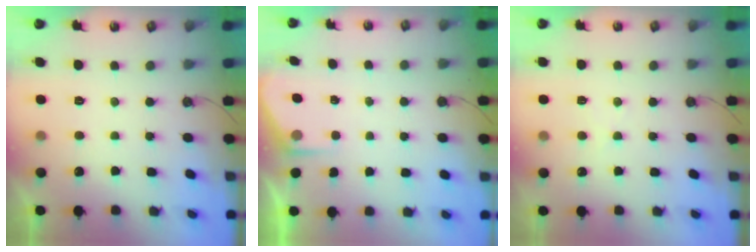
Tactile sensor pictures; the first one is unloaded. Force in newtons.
{"total": 1.5, "press": 1.4, "slide": 0.2}
{"total": 4.0, "press": 4.0, "slide": 0.6}